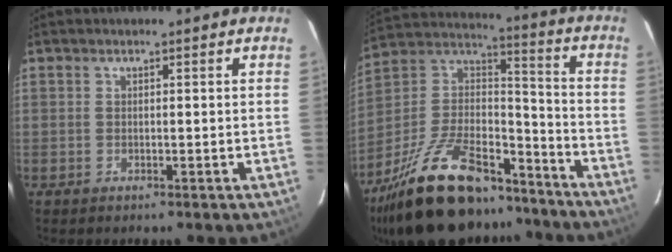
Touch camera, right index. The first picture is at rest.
{"total": 28.5, "force": [-20.8, 11.3, 15.9], "torque": [-0.311, 0.011, -0.327]}